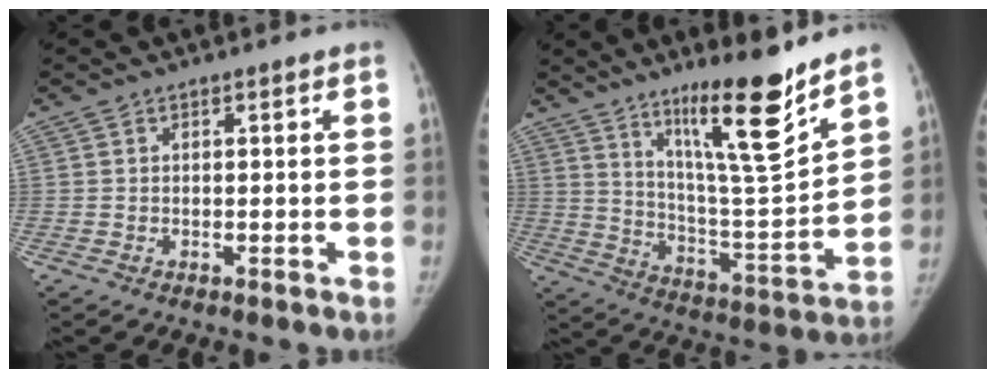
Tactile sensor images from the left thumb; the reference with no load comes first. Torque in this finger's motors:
{"motor_torque": [1.20, -0.40, 1.56, -1.21, 0.46]}